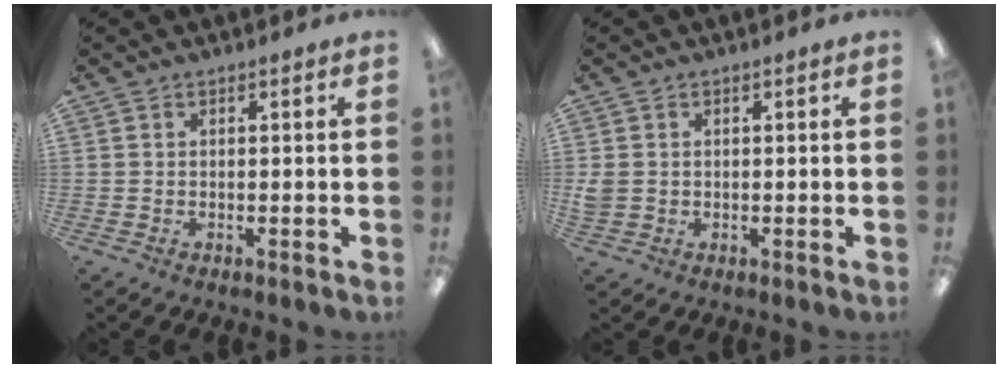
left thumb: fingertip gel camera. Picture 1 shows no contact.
{"total": 2.5, "force": [0.2, 2.2, 1.0], "torque": [-0.019, 0.003, 0.004]}